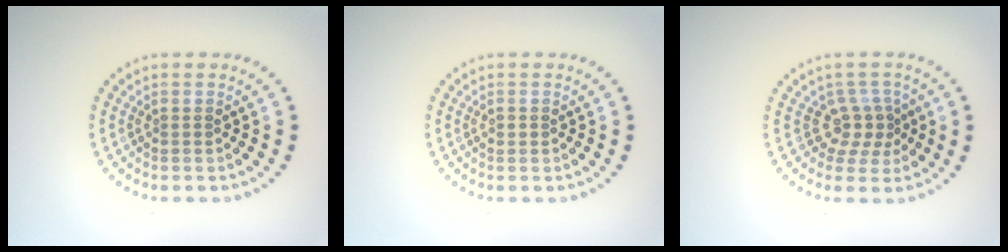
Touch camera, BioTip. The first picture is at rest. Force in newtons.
{"total": 0.7, "press": 0.7, "slide": 0.1}
{"total": 2.6, "press": 1.9, "slide": 1.8}